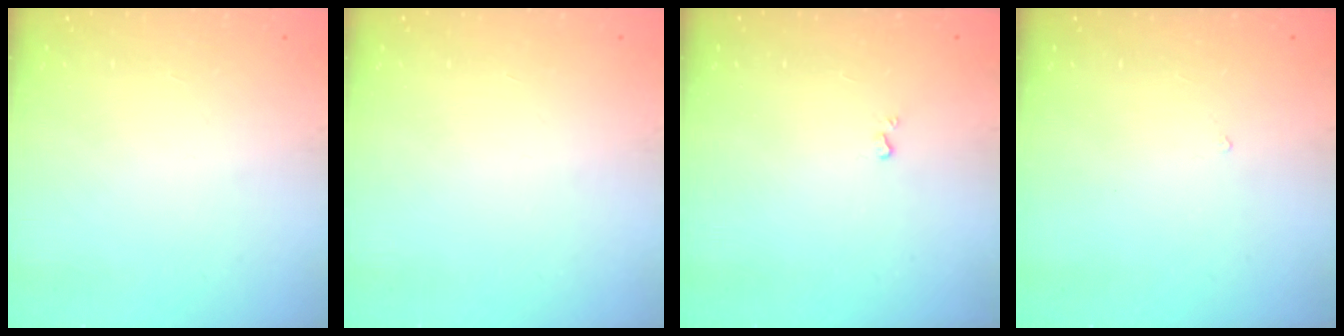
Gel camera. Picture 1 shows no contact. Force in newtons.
{"total": 0.0}
{"total": 0.7, "press": 0.7, "slide": 0.2}
{"total": 1.9, "press": 1.9, "slide": 0.4}